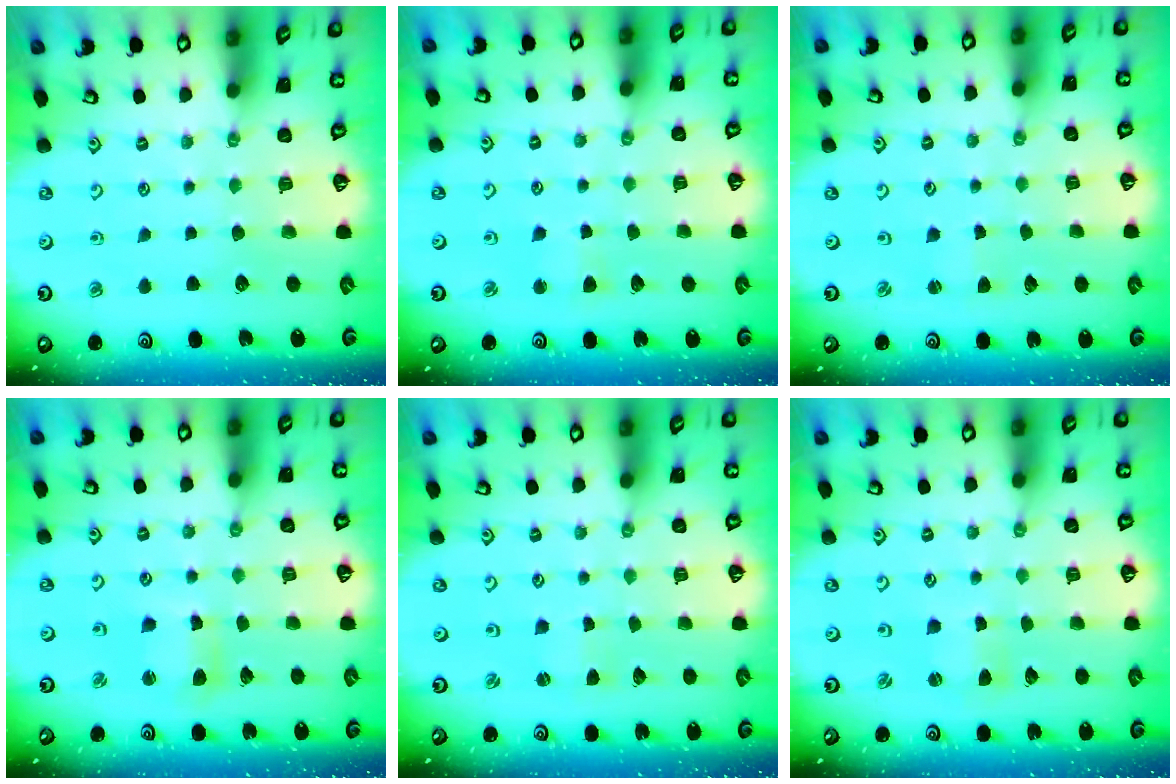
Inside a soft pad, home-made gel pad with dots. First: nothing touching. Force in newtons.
{"total": 2.4, "press": 2.4, "slide": 0.5}
{"total": 1.4, "press": 1.4, "slide": 0.3}
{"total": 5.4, "press": 5.3, "slide": 0.7}
{"total": 1.4, "press": 1.4, "slide": 0.3}
{"total": 1.1, "press": 1.0, "slide": 0.2}